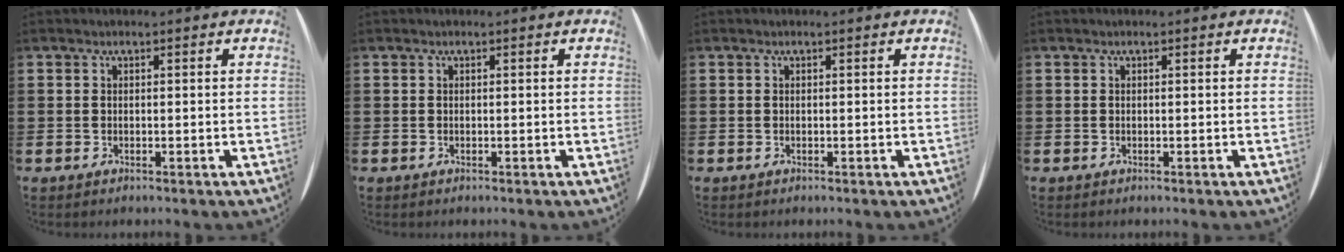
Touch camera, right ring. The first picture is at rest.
{"total": 0.0}
{"total": 0.0}
{"total": 0.0}